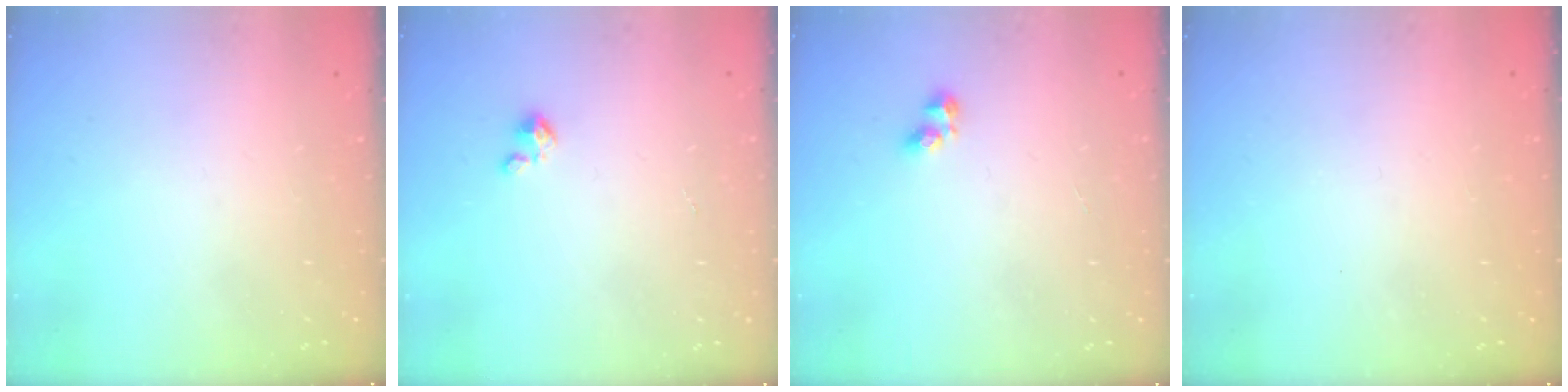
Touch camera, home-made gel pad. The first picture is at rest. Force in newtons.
{"total": 2.1, "press": 2.1, "slide": 0.3}
{"total": 4.0, "press": 3.8, "slide": 1.3}
{"total": 0.8, "press": 0.7, "slide": 0.3}